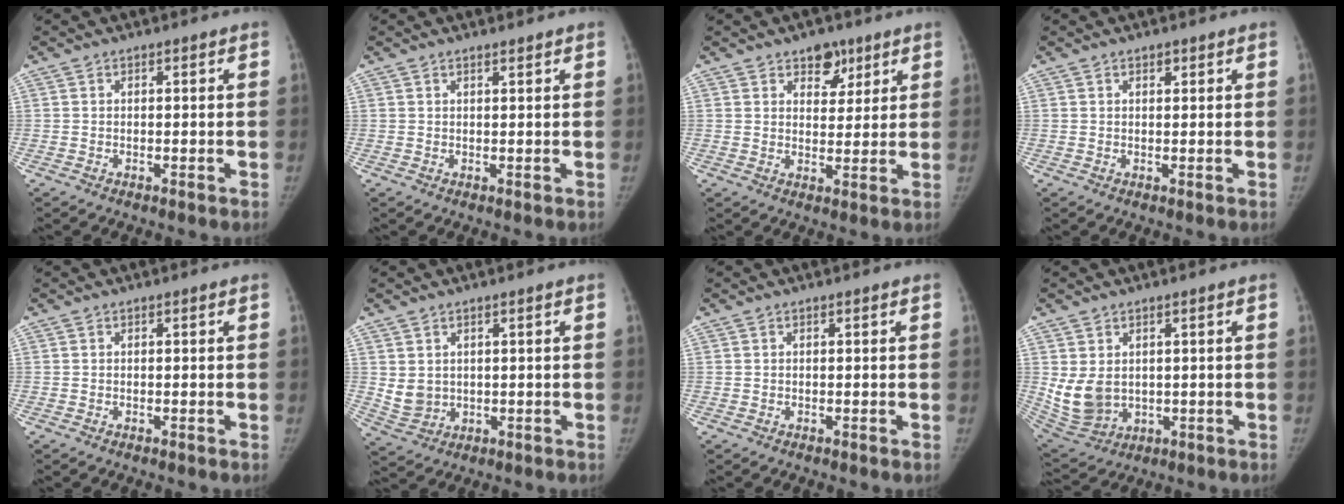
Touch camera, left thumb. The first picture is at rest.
{"total": 0.8, "force": [0.7, 0.1, 0.4], "torque": [-0.006, -0.005, 0.014]}
{"total": 5.8, "force": [3.7, 3.6, 2.8], "torque": [-0.007, -0.020, 0.054]}
{"total": 1.0, "force": [0.7, 0.5, 0.5], "torque": [-0.004, -0.003, 0.010]}
{"total": 0.0}
{"total": 4.3, "force": [1.3, 3.5, 2.3], "torque": [-0.034, -0.018, 0.039]}
{"total": 0.0}
{"total": 8.3, "force": [1.0, 6.2, 5.4], "torque": [-0.099, -0.015, 0.044]}